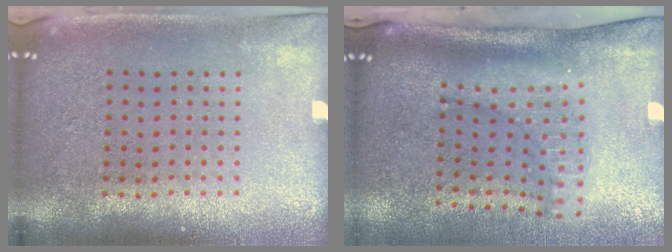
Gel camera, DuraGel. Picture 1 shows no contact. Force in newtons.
{"total": 1.9, "press": 1.4, "slide": 1.3}